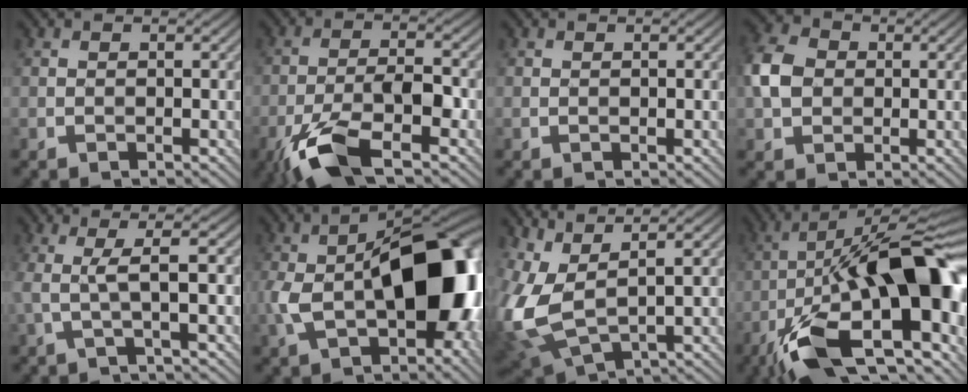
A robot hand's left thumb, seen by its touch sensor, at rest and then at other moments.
{"total": 10.7, "force": [-6.1, 3.3, 8.2], "torque": [-0.160, -0.008, -0.121]}
{"total": 0.0}
{"total": 5.5, "force": [0.3, 4.6, 3.1], "torque": [-0.082, 0.009, -0.001]}
{"total": 4.2, "force": [0.0, 0.6, 4.1], "torque": [-0.075, 0.009, -0.009]}
{"total": 15.5, "force": [-2.2, 8.2, 12.9], "torque": [-0.226, -0.009, -0.047]}
{"total": 10.2, "force": [2.2, 4.6, 8.9], "torque": [-0.251, -0.005, 0.054]}
{"total": 21.1, "force": [-6.7, 8.3, 18.2], "torque": [-0.317, -0.008, -0.112]}